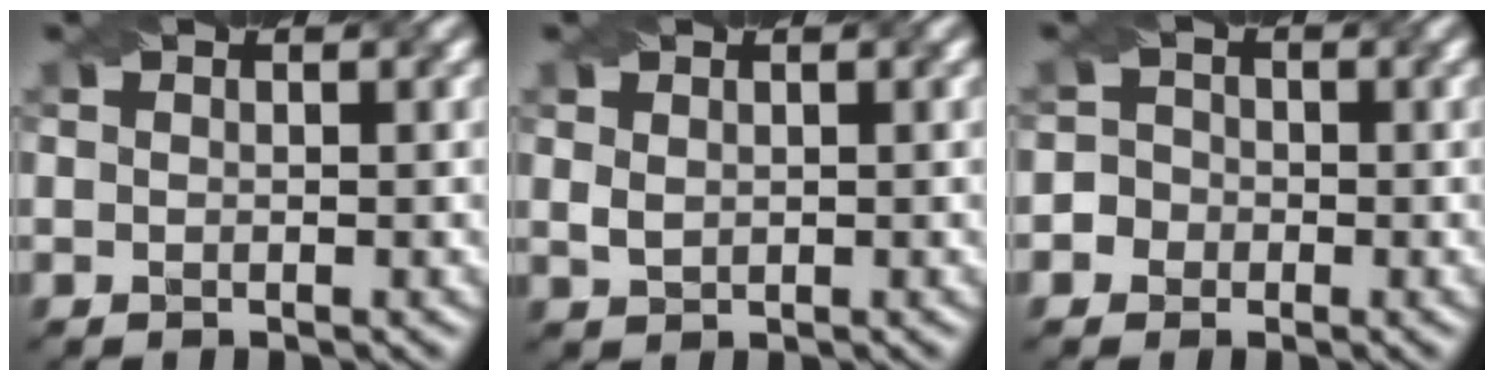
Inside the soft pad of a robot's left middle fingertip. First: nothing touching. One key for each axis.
{"total": 1.1, "fx": 0.4, "fy": 0.8, "fz": 0.7, "tx": -0.018, "ty": 0.002, "tz": 0.011}
{"total": 2.8, "fx": -1.2, "fy": 2.6, "fz": 0.2, "tx": 0.020, "ty": 0.014, "tz": -0.036}